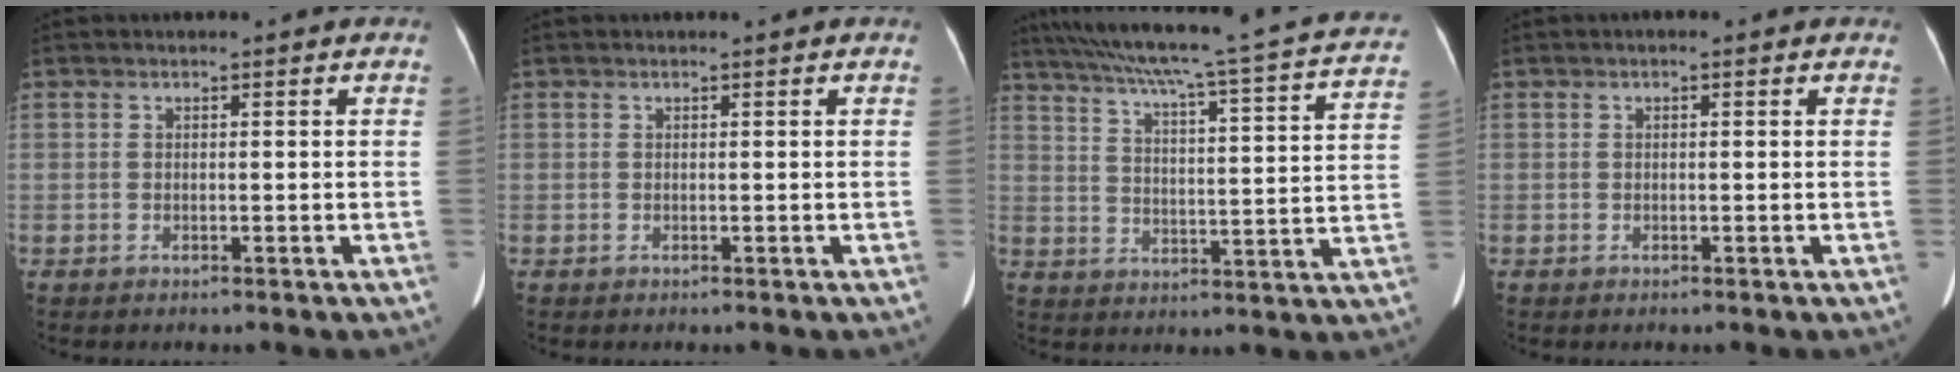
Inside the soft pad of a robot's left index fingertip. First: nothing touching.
{"total": 0.0}
{"total": 27.3, "force": [23.3, 1.1, 14.2], "torque": [-0.224, -0.027, 0.294]}
{"total": 0.0}